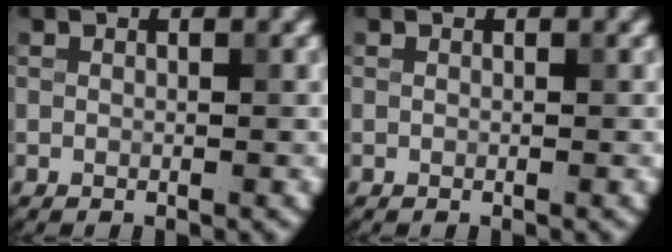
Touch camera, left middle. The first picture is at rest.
{"total": 0.0}